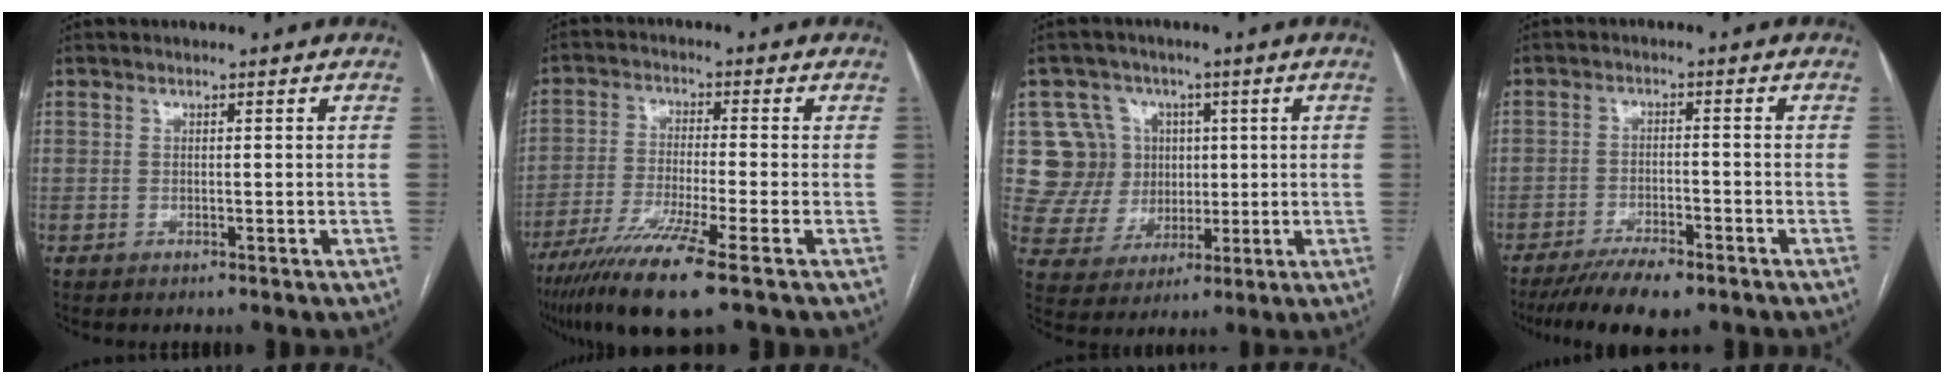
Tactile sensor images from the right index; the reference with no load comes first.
{"total": 11.8, "force": [-7.5, -0.8, 9.1], "torque": [-0.173, -0.033, -0.132]}
{"total": 11.0, "force": [3.0, 10.5, 1.3], "torque": [-0.034, 0.045, 0.065]}
{"total": 8.3, "force": [-6.5, 1.9, 4.9], "torque": [-0.079, -0.016, -0.107]}